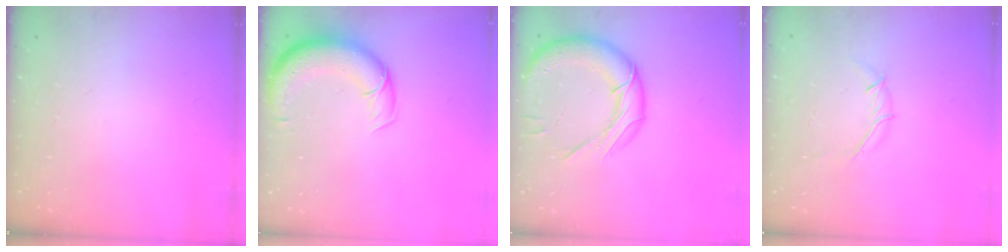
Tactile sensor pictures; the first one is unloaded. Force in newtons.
{"total": 10.9, "press": 10.6, "slide": 2.7}
{"total": 16.4, "press": 16.2, "slide": 2.7}
{"total": 4.0, "press": 3.9, "slide": 1.0}